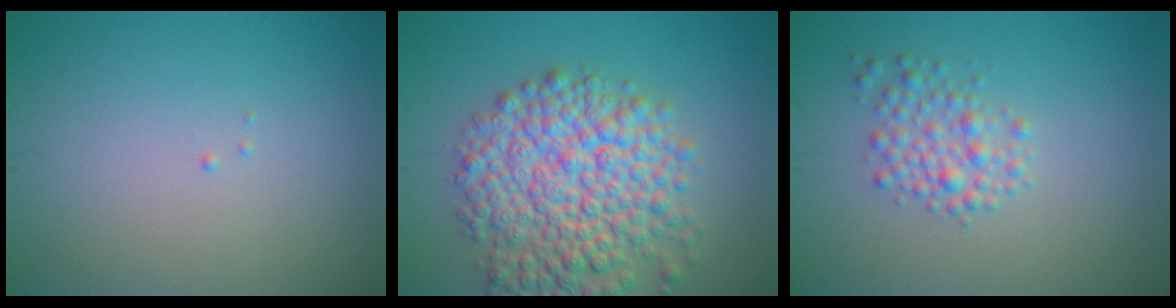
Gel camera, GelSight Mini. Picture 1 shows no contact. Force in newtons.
{"total": 9.2, "press": 9.2, "slide": 0.4}
{"total": 2.6, "press": 2.6, "slide": 0.1}